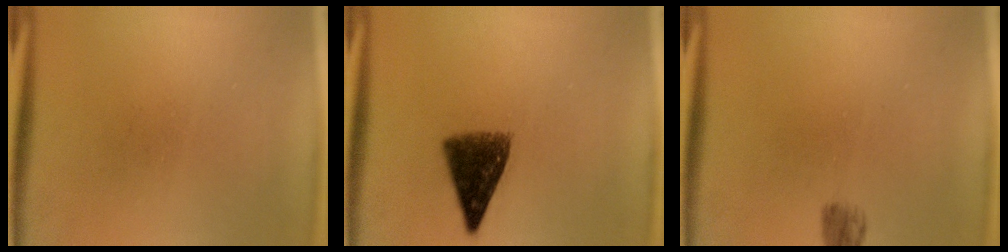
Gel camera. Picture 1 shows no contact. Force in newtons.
{"total": 8.0}
{"total": 2.1}